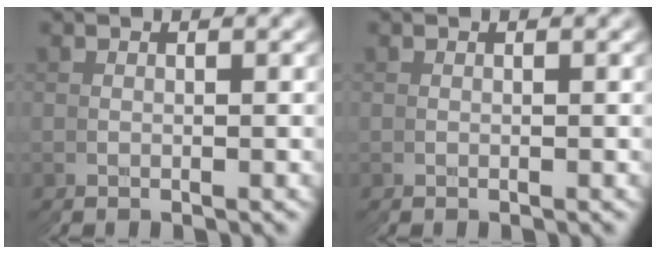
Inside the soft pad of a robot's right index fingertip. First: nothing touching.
{"total": 0.0}